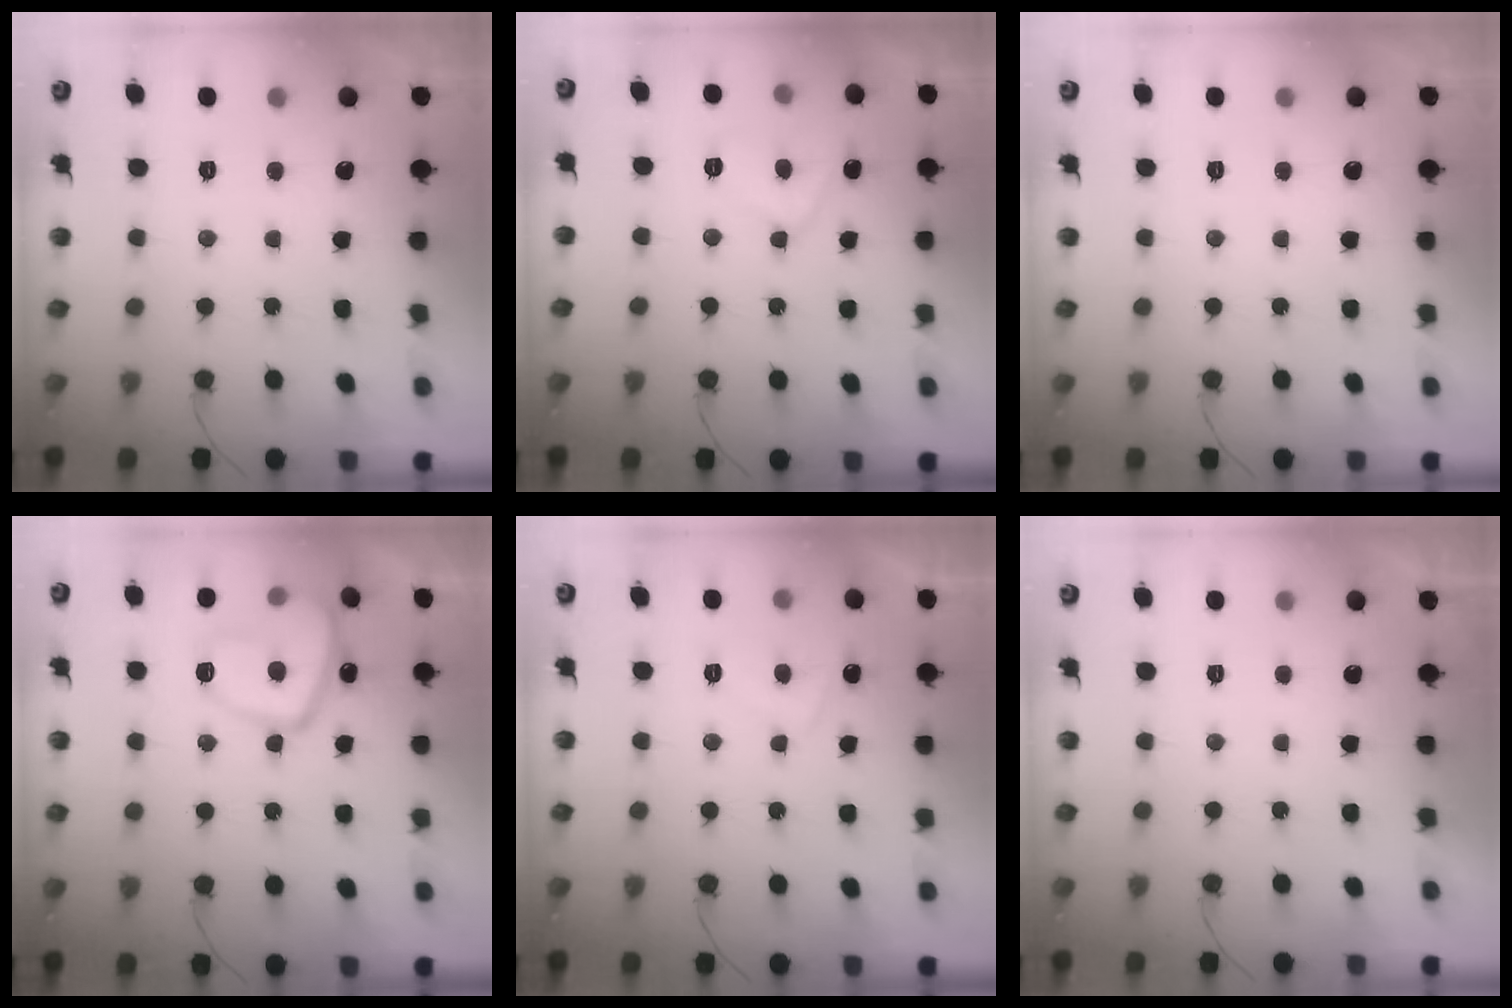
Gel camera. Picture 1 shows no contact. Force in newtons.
{"total": 6.1, "press": 6.1, "slide": 0.5}
{"total": 0.0}
{"total": 13.9, "press": 13.8, "slide": 1.4}
{"total": 3.1, "press": 3.0, "slide": 0.8}
{"total": 2.3, "press": 2.2, "slide": 0.4}